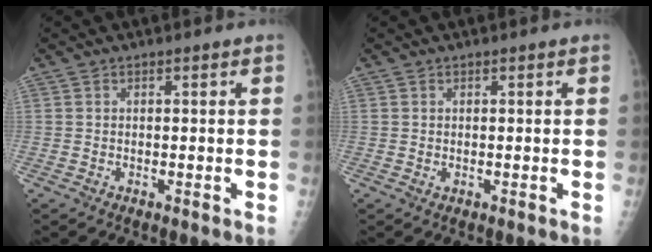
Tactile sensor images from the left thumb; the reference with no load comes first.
{"total": 0.6, "force": [0.2, 0.4, 0.3], "torque": [-0.001, -0.002, 0.004]}